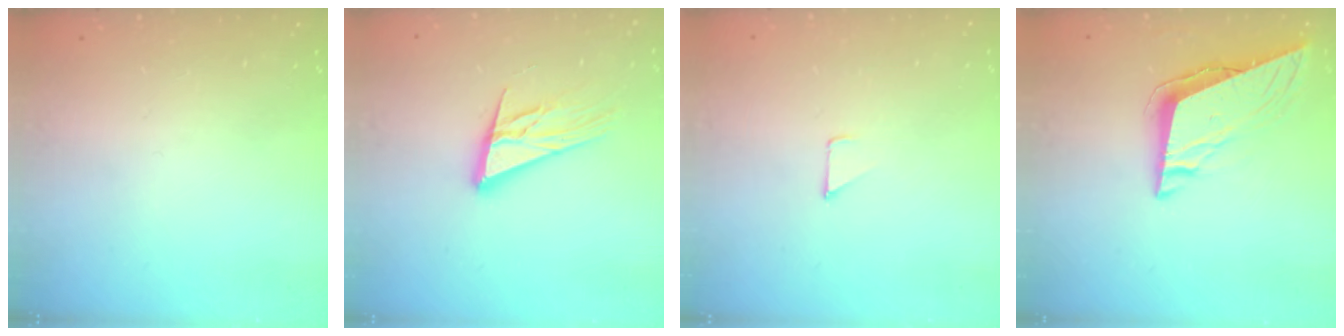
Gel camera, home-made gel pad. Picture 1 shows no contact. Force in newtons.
{"total": 14.7, "press": 14.1, "slide": 4.0}
{"total": 2.9, "press": 2.8, "slide": 0.3}
{"total": 8.6, "press": 8.5, "slide": 1.3}